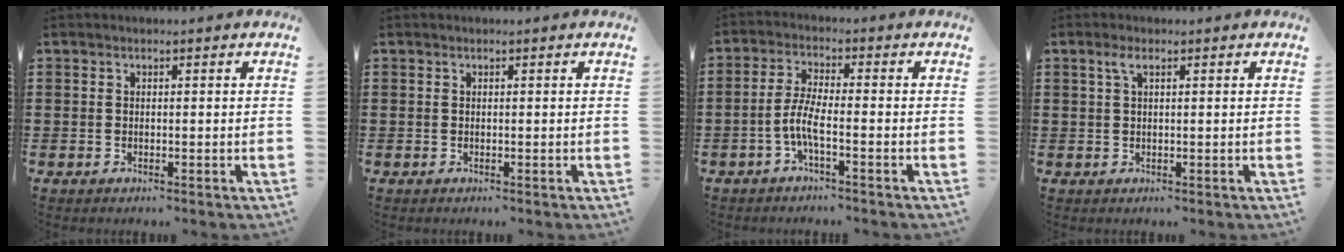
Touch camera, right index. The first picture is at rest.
{"total": 0.0}
{"total": 4.7, "force": [-2.2, 0.8, 4.1], "torque": [-0.106, -0.010, -0.052]}
{"total": 1.7, "force": [0.7, 0.5, 1.5], "torque": [-0.033, 0.005, 0.010]}